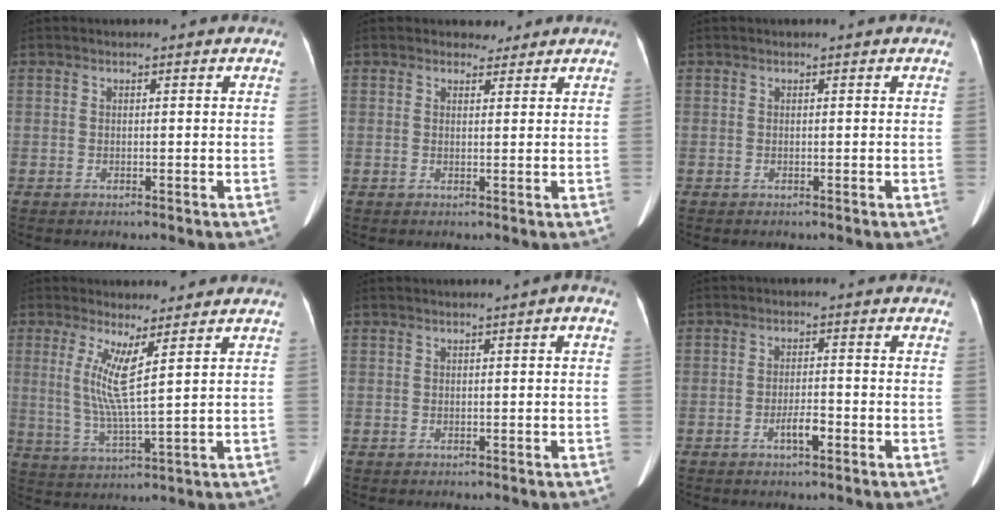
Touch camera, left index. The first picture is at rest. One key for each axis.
{"total": 1.8, "fx": 1.6, "fy": 1.0, "fz": 0.0, "tx": 0.003, "ty": -0.003, "tz": 0.020}
{"total": 0.0}
{"total": 5.1, "fx": 1.9, "fy": -0.7, "fz": 4.6, "tx": -0.092, "ty": -0.013, "tz": 0.043}
{"total": 1.0, "fx": 0.1, "fy": 0.1, "fz": 0.9, "tx": -0.011, "ty": 0.003, "tz": 0.001}
{"total": 3.2, "fx": -1.6, "fy": 0.8, "fz": 2.6, "tx": -0.047, "ty": 0.002, "tz": -0.029}